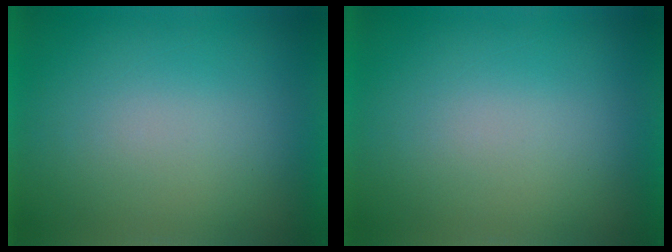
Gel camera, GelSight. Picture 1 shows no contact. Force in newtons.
{"total": 0.0}